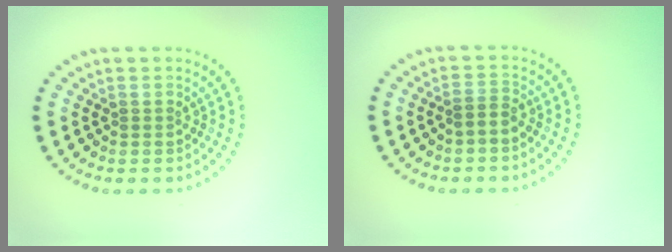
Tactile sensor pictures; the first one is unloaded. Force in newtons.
{"total": 1.4, "press": 1.1, "slide": 0.8}